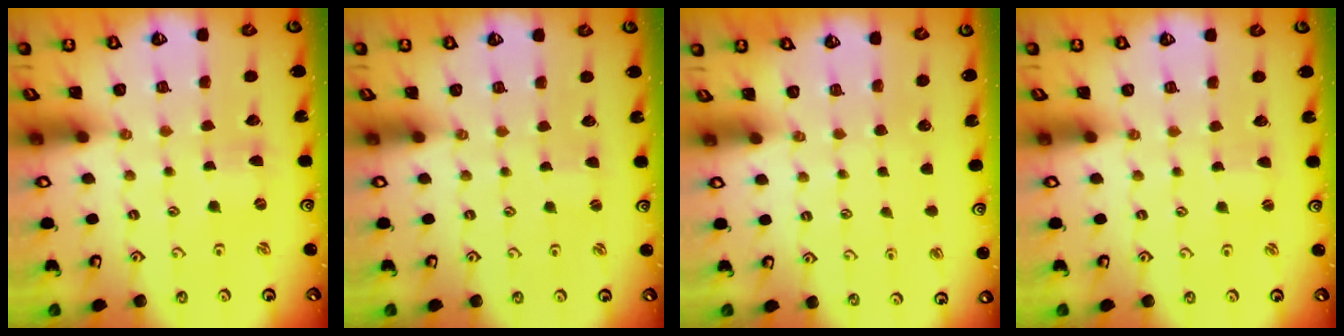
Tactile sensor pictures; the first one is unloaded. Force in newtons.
{"total": 0.0}
{"total": 0.0}
{"total": 0.6, "press": 0.6, "slide": 0.0}